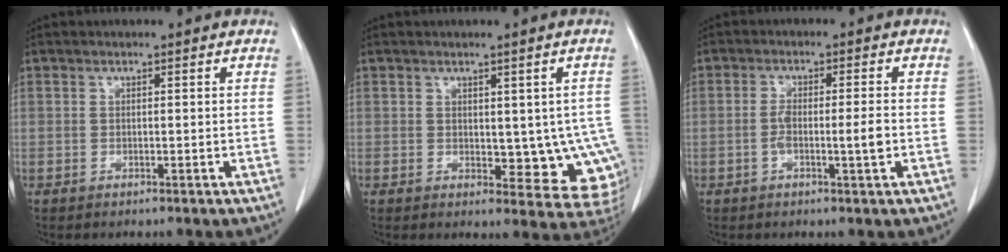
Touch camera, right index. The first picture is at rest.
{"total": 9.1, "force": [-0.2, 4.8, 7.7], "torque": [-0.066, -0.005, 0.008]}
{"total": 4.3, "force": [-1.0, 0.3, 4.2], "torque": [-0.079, 0.001, -0.017]}